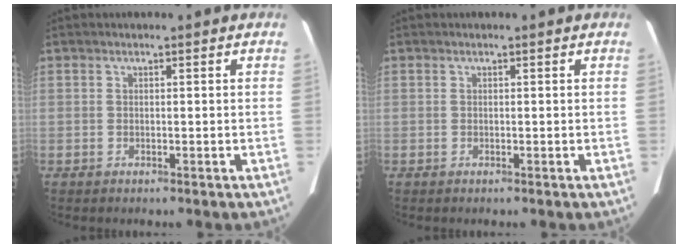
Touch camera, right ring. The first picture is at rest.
{"total": 0.0}